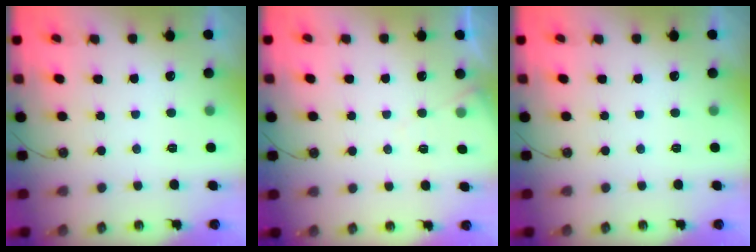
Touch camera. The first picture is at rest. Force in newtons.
{"total": 5.5, "press": 5.5, "slide": 0.7}
{"total": 0.0}